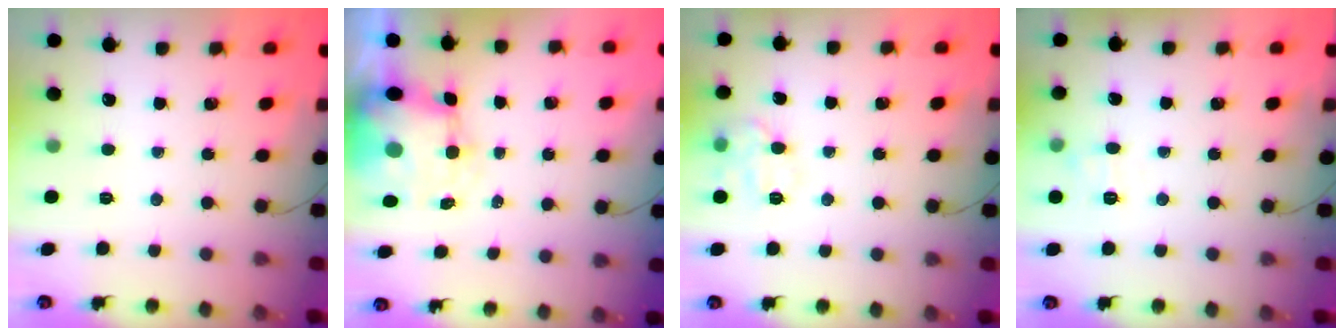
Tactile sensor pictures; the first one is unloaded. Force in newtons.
{"total": 8.1, "press": 7.9, "slide": 1.9}
{"total": 9.3, "press": 9.3, "slide": 0.4}
{"total": 6.9, "press": 6.7, "slide": 1.8}